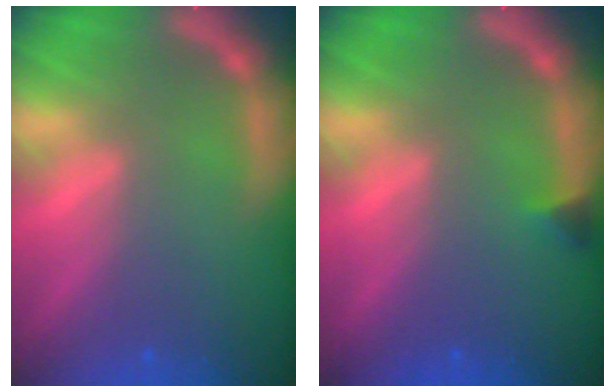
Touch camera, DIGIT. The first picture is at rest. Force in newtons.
{"total": 0.9}